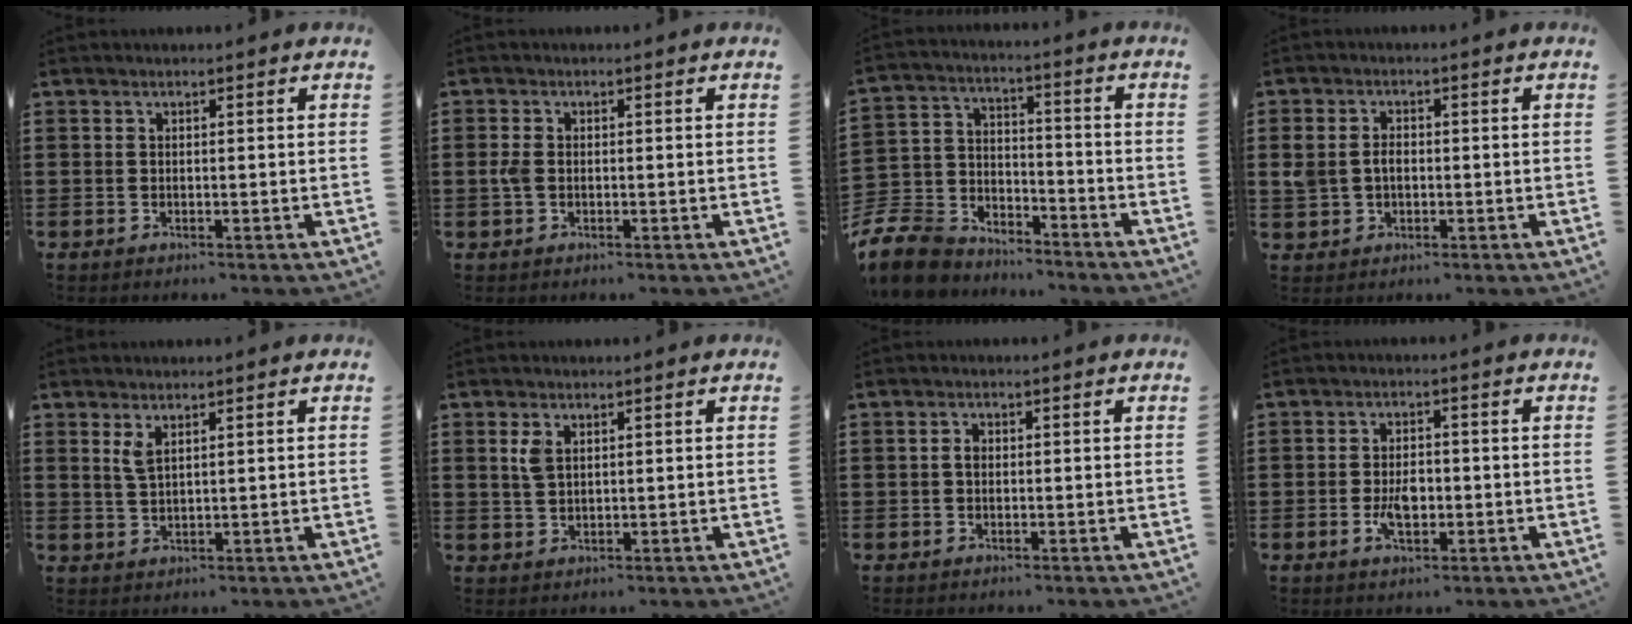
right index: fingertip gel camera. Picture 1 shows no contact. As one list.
[{"total": 1.8, "force": [-0.1, 1.2, 1.4], "torque": [-0.042, 0.000, -0.008]}, {"total": 9.3, "force": [-8.5, 3.3, 1.8], "torque": [-0.070, 0.014, -0.175]}, {"total": 2.8, "force": [-0.1, 2.2, 1.7], "torque": [-0.044, 0.007, -0.006]}, {"total": 2.6, "force": [1.4, 0.9, 2.0], "torque": [-0.043, 0.003, 0.025]}, {"total": 2.5, "force": [1.0, 1.4, 1.9], "torque": [-0.043, 0.005, 0.017]}, {"total": 1.4, "force": [-0.1, 0.8, 1.1], "torque": [-0.021, 0.004, -0.002]}, {"total": 4.2, "force": [-0.9, 2.4, 3.3], "torque": [-0.066, 0.004, -0.017]}]